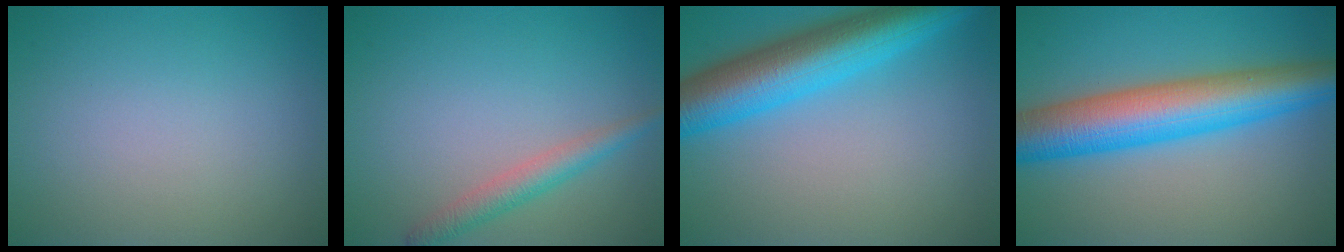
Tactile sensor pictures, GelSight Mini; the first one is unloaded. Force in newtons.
{"total": 2.4, "press": 2.4, "slide": 0.1}
{"total": 8.8, "press": 8.8, "slide": 0.3}
{"total": 9.6, "press": 9.6, "slide": 0.1}